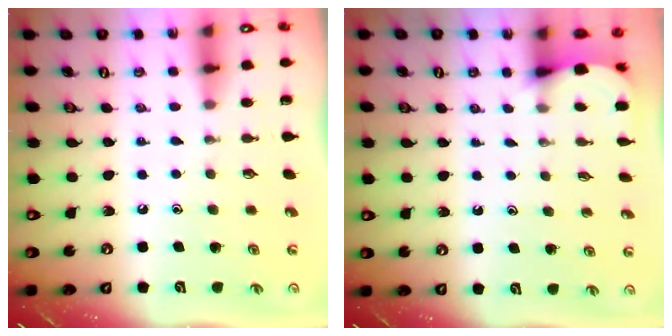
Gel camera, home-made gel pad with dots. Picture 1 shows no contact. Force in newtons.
{"total": 2.5, "press": 2.5, "slide": 0.2}